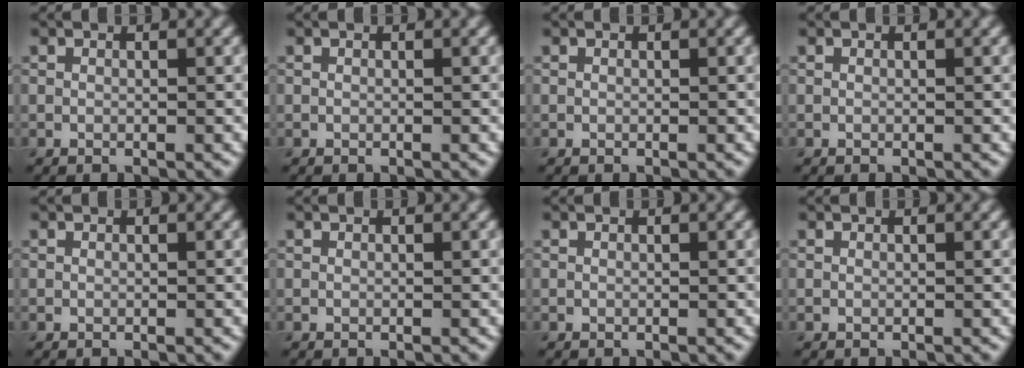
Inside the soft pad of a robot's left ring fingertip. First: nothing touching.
{"total": 0.0}
{"total": 0.0}
{"total": 0.0}
{"total": 0.0}
{"total": 0.0}
{"total": 0.0}
{"total": 0.0}